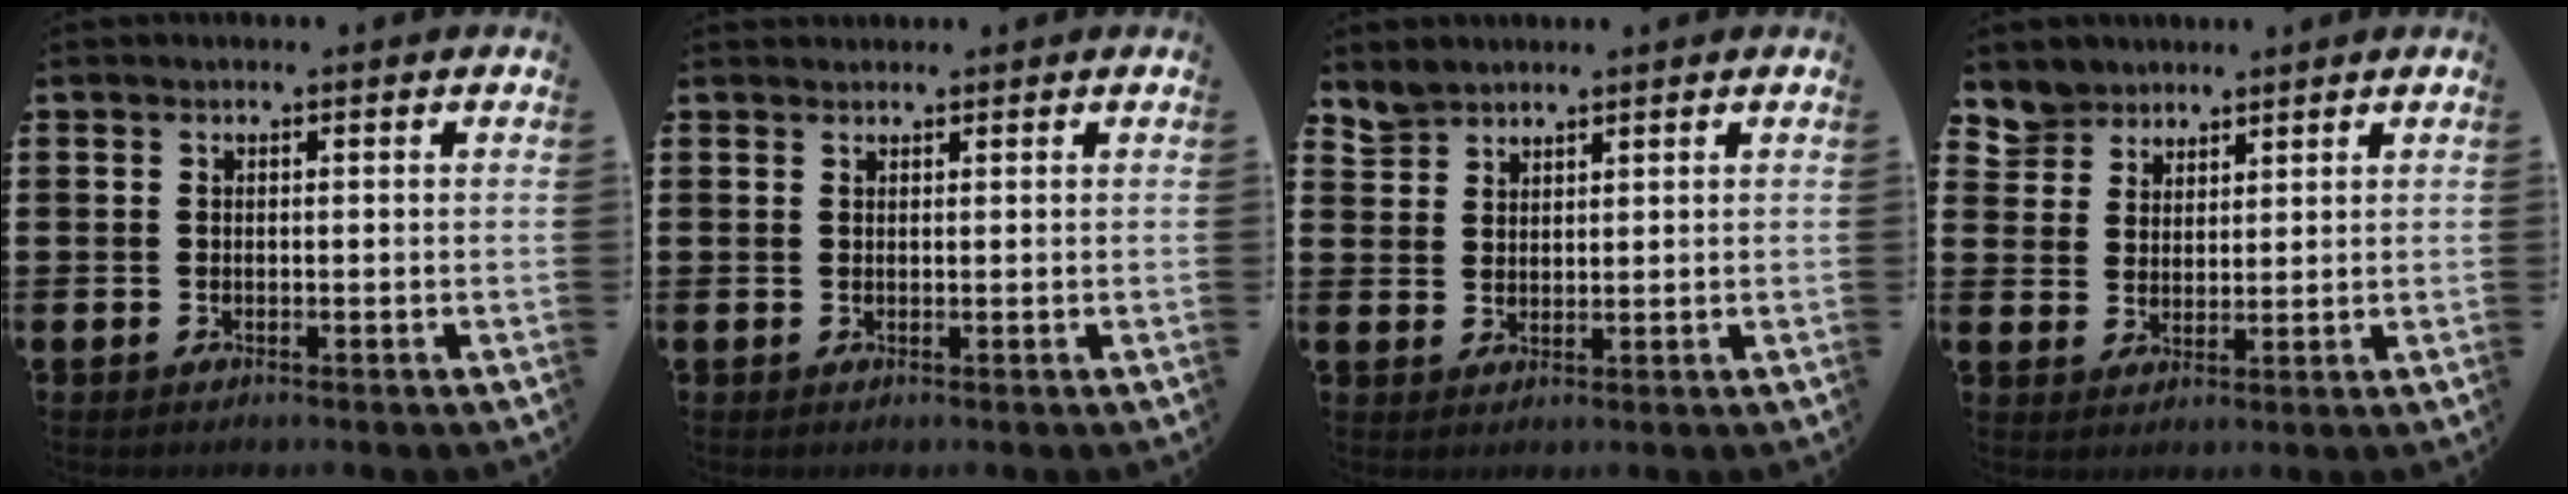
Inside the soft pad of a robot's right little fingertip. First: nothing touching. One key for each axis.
{"total": 0.7, "fx": 0.7, "fy": 0.1, "fz": -0.1, "tx": 0.008, "ty": -0.001, "tz": 0.011}
{"total": 2.9, "fx": 2.7, "fy": 0.7, "fz": -0.5, "tx": -0.002, "ty": -0.004, "tz": 0.055}
{"total": 4.2, "fx": 3.8, "fy": 1.9, "fz": -0.5, "tx": -0.014, "ty": -0.010, "tz": 0.072}